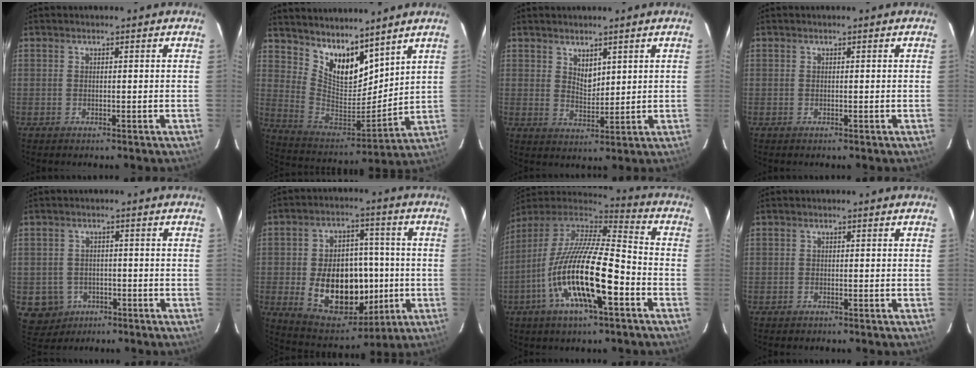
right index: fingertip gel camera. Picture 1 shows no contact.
{"total": 13.9, "force": [10.7, 6.1, 6.5], "torque": [-0.133, -0.006, 0.209]}
{"total": 3.8, "force": [2.5, 2.0, 2.0], "torque": [-0.028, -0.002, 0.046]}
{"total": 0.0}
{"total": 6.6, "force": [-2.5, 5.9, 1.2], "torque": [-0.042, 0.014, -0.026]}
{"total": 19.0, "force": [-2.9, 12.8, 13.8], "torque": [-0.261, 0.016, -0.017]}
{"total": 21.2, "force": [-7.9, 5.2, 19.0], "torque": [-0.347, -0.031, -0.152]}
{"total": 0.8, "force": [-0.7, 0.5, 0.1], "torque": [-0.004, 0.002, -0.012]}